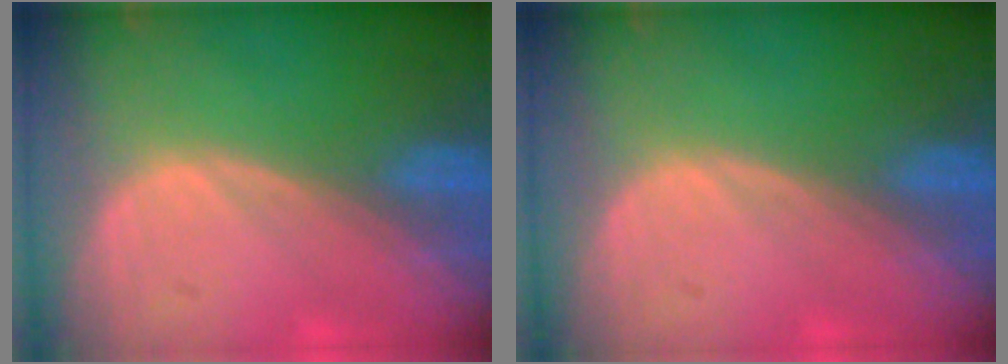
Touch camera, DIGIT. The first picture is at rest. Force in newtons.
{"total": 0.0}